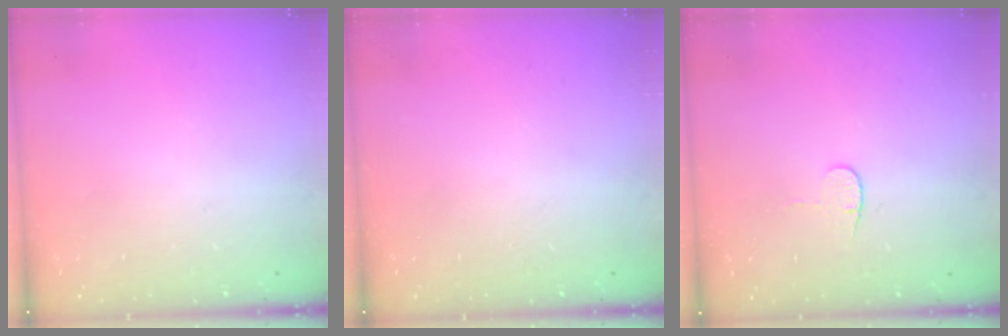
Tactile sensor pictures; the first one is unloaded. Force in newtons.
{"total": 0.0}
{"total": 3.7, "press": 3.7, "slide": 0.4}